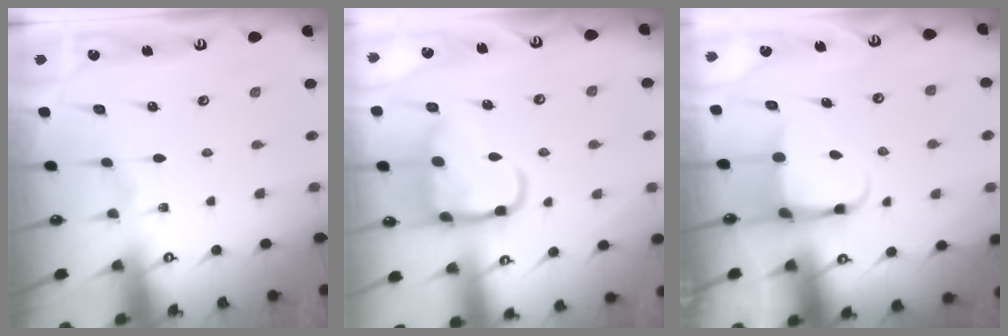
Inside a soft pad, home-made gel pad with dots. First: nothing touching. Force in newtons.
{"total": 14.1, "press": 14.1, "slide": 1.6}
{"total": 4.4, "press": 4.3, "slide": 0.3}